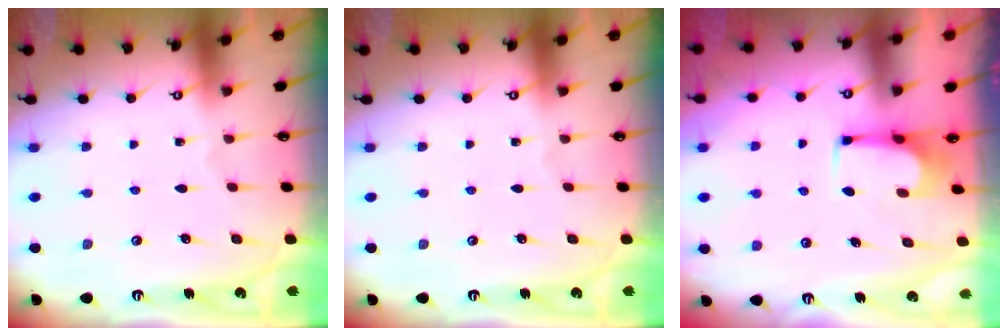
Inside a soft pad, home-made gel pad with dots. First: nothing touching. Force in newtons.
{"total": 0.0}
{"total": 2.2, "press": 2.2, "slide": 0.3}